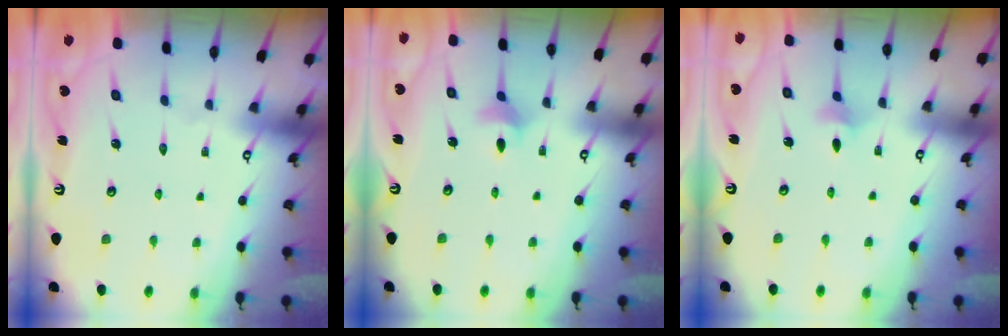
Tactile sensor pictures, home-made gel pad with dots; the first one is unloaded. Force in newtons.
{"total": 5.5, "press": 5.4, "slide": 0.9}
{"total": 3.4, "press": 3.3, "slide": 0.8}